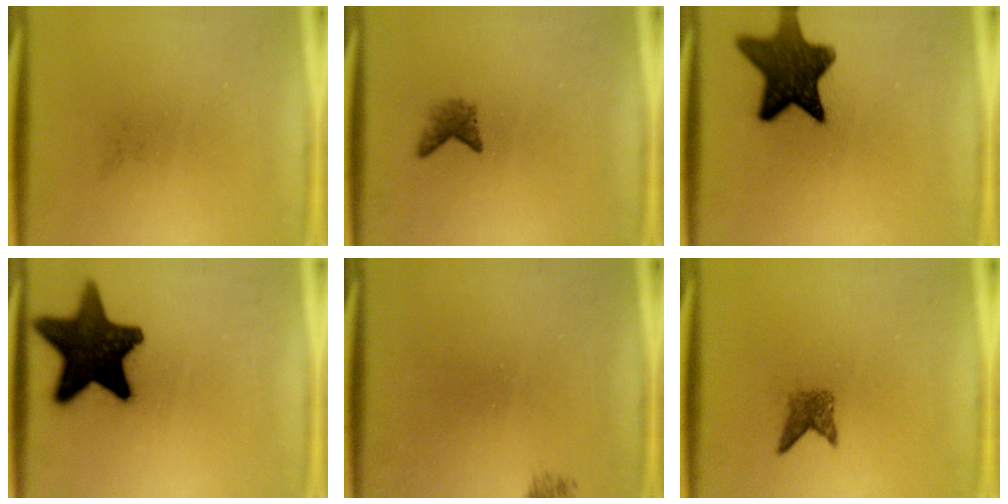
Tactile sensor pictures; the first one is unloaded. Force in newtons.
{"total": 1.8}
{"total": 12.4}
{"total": 16.5}
{"total": 0.7}
{"total": 2.1}